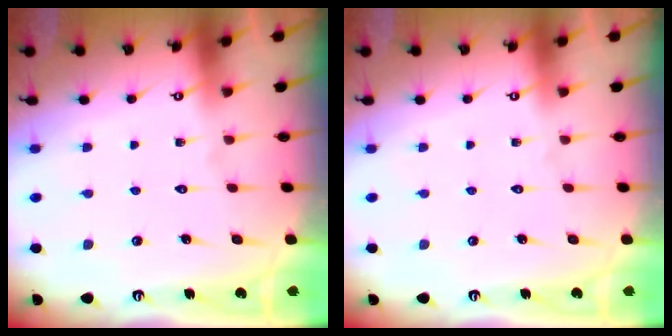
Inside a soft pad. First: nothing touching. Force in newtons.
{"total": 0.0}